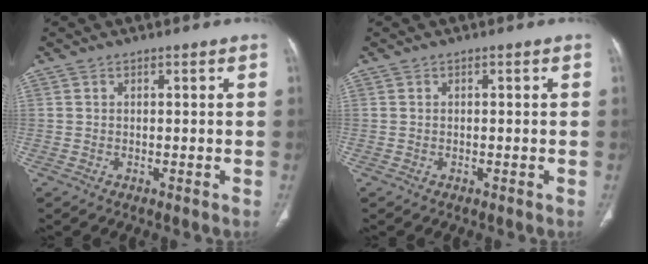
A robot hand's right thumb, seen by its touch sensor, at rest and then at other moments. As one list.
[{"total": 0.0}]